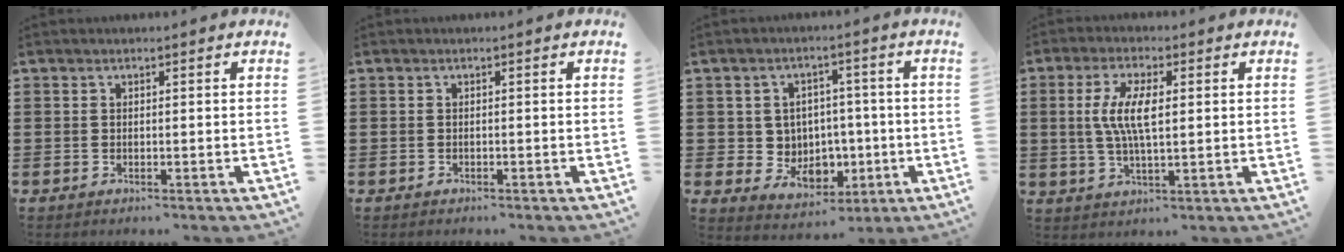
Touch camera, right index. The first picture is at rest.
{"total": 0.6, "force": [-0.6, 0.0, 0.0], "torque": [-0.001, -0.001, -0.012]}
{"total": 5.5, "force": [0.5, 5.4, 1.0], "torque": [-0.032, -0.004, 0.010]}
{"total": 7.0, "force": [0.7, 2.3, 6.6], "torque": [-0.134, 0.005, 0.008]}